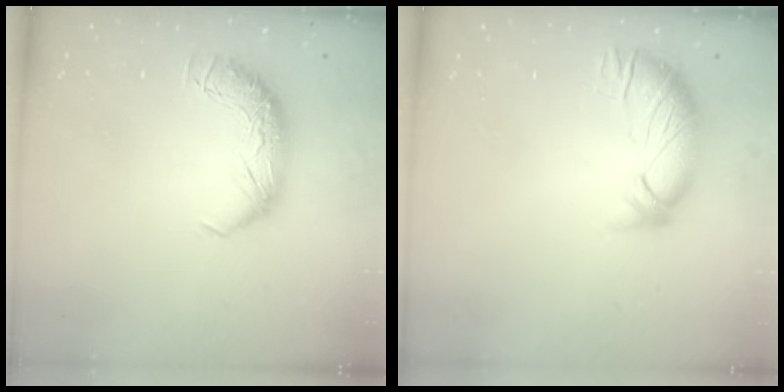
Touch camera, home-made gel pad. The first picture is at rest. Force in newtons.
{"total": 3.3, "press": 3.0, "slide": 1.3}